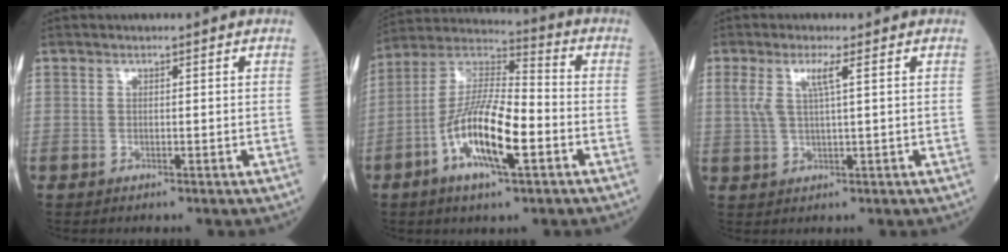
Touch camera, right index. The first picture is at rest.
{"total": 14.6, "force": [-4.9, 3.2, 13.4], "torque": [-0.260, 0.000, -0.091]}
{"total": 3.9, "force": [1.5, 0.1, 3.6], "torque": [-0.078, 0.008, 0.033]}